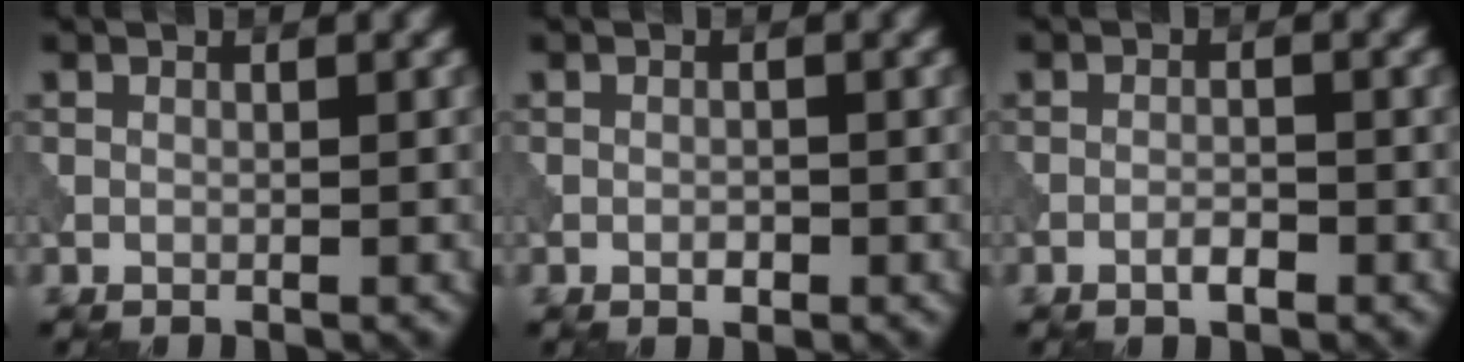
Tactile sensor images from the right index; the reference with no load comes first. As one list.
[{"total": 0.8, "force": [-0.4, 0.4, 0.6], "torque": [-0.009, 0.001, -0.007]}, {"total": 1.4, "force": [-0.9, 0.4, 1.1], "torque": [-0.020, 0.002, -0.019]}]